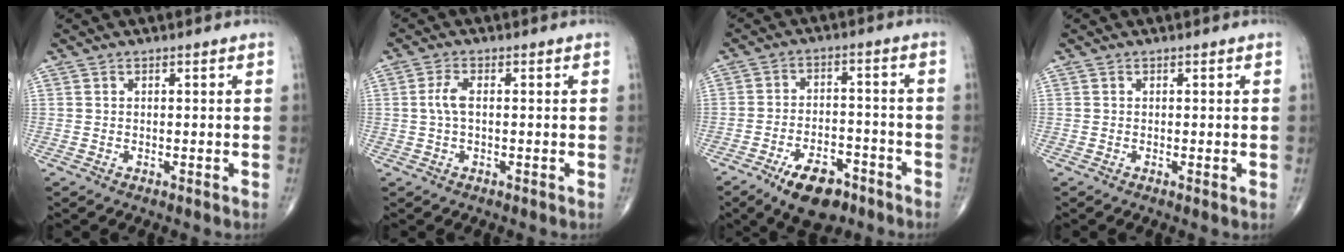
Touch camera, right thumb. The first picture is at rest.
{"total": 3.1, "force": [0.1, 1.3, 2.8], "torque": [-0.068, 0.004, -0.002]}
{"total": 10.4, "force": [-6.6, 5.0, 6.3], "torque": [-0.086, 0.038, -0.104]}
{"total": 0.6, "force": [0.0, 0.1, 0.6], "torque": [-0.011, -0.003, -0.003]}